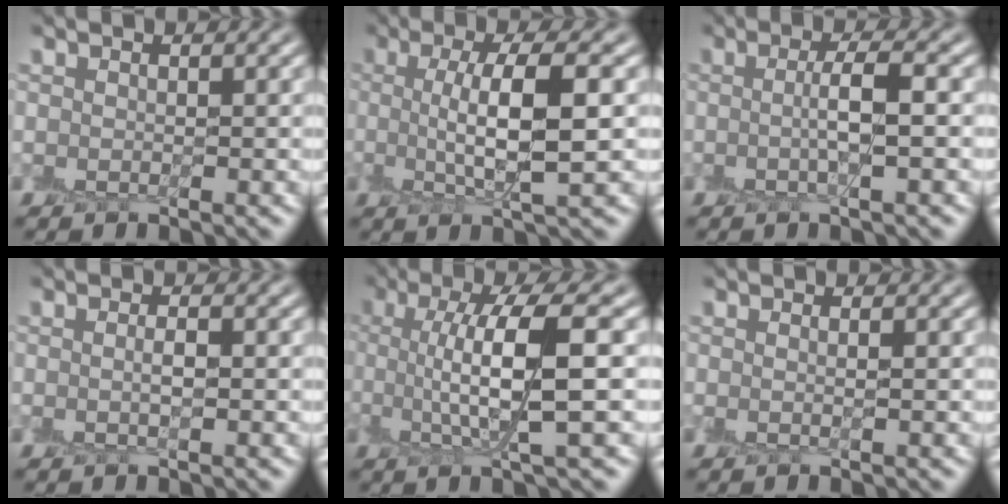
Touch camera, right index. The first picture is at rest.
{"total": 6.6, "force": [0.5, 1.7, 6.3], "torque": [-0.114, 0.004, 0.005]}
{"total": 2.8, "force": [-0.1, 0.2, 2.8], "torque": [-0.051, 0.004, -0.006]}
{"total": 1.1, "force": [-0.1, 0.2, 1.1], "torque": [-0.021, -0.001, -0.002]}
{"total": 7.7, "force": [1.2, 1.9, 7.4], "torque": [-0.135, 0.005, 0.023]}
{"total": 0.7, "force": [0.0, -0.1, 0.7], "torque": [-0.016, -0.003, -0.002]}